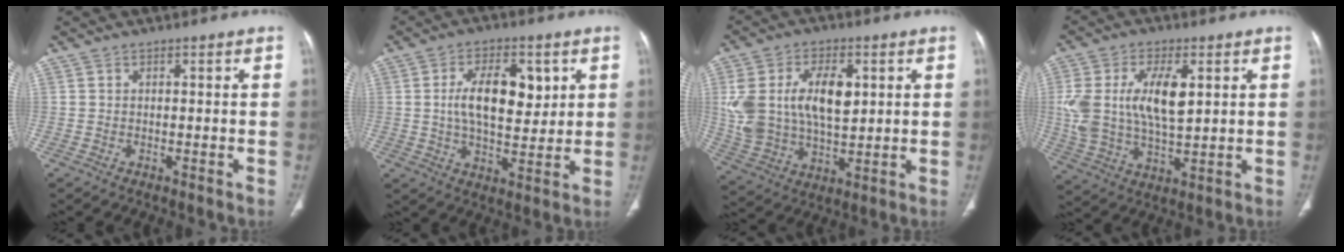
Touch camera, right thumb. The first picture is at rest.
{"total": 12.4, "force": [2.8, 6.4, 10.2], "torque": [-0.141, -0.011, 0.047]}
{"total": 17.0, "force": [3.6, 9.8, 13.4], "torque": [-0.245, -0.005, 0.076]}
{"total": 14.3, "force": [3.1, 7.0, 12.1], "torque": [-0.242, -0.007, 0.065]}